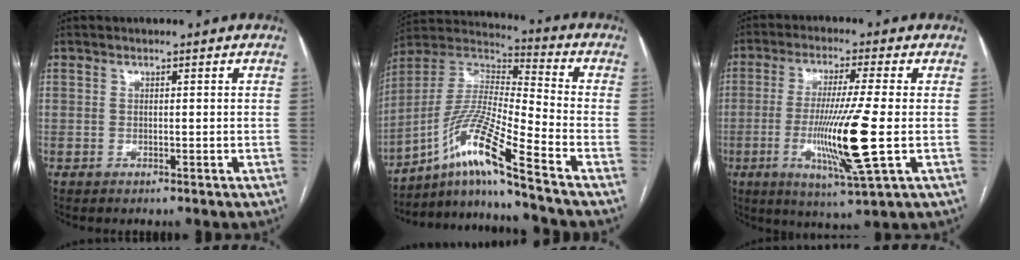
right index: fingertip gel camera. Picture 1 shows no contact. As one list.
[{"total": 14.0, "force": [-9.1, -1.4, 10.6], "torque": [-0.221, 0.003, -0.167]}, {"total": 12.6, "force": [-2.4, -0.8, 12.4], "torque": [-0.241, -0.026, -0.044]}]